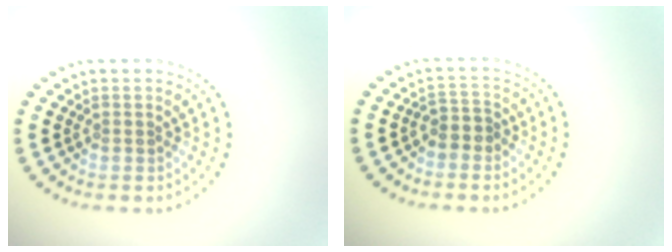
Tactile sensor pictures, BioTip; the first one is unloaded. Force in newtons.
{"total": 1.9, "press": 1.4, "slide": 1.3}